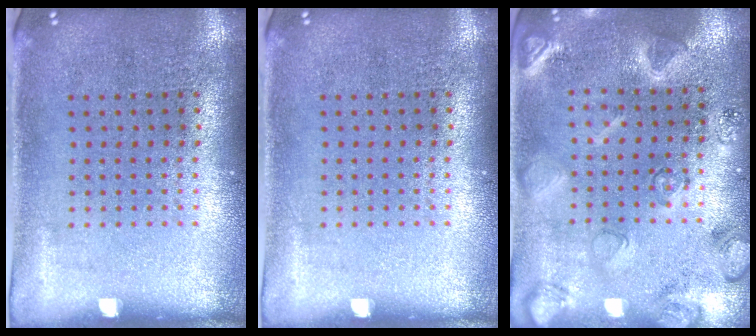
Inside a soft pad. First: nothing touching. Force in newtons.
{"total": 0.0}
{"total": 2.5, "press": 2.5, "slide": 0.1}